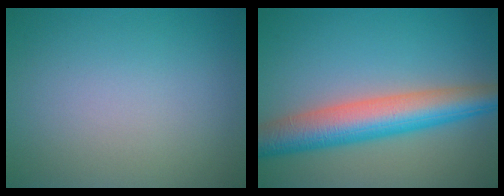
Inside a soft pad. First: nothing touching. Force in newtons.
{"total": 7.7, "press": 7.7, "slide": 0.2}